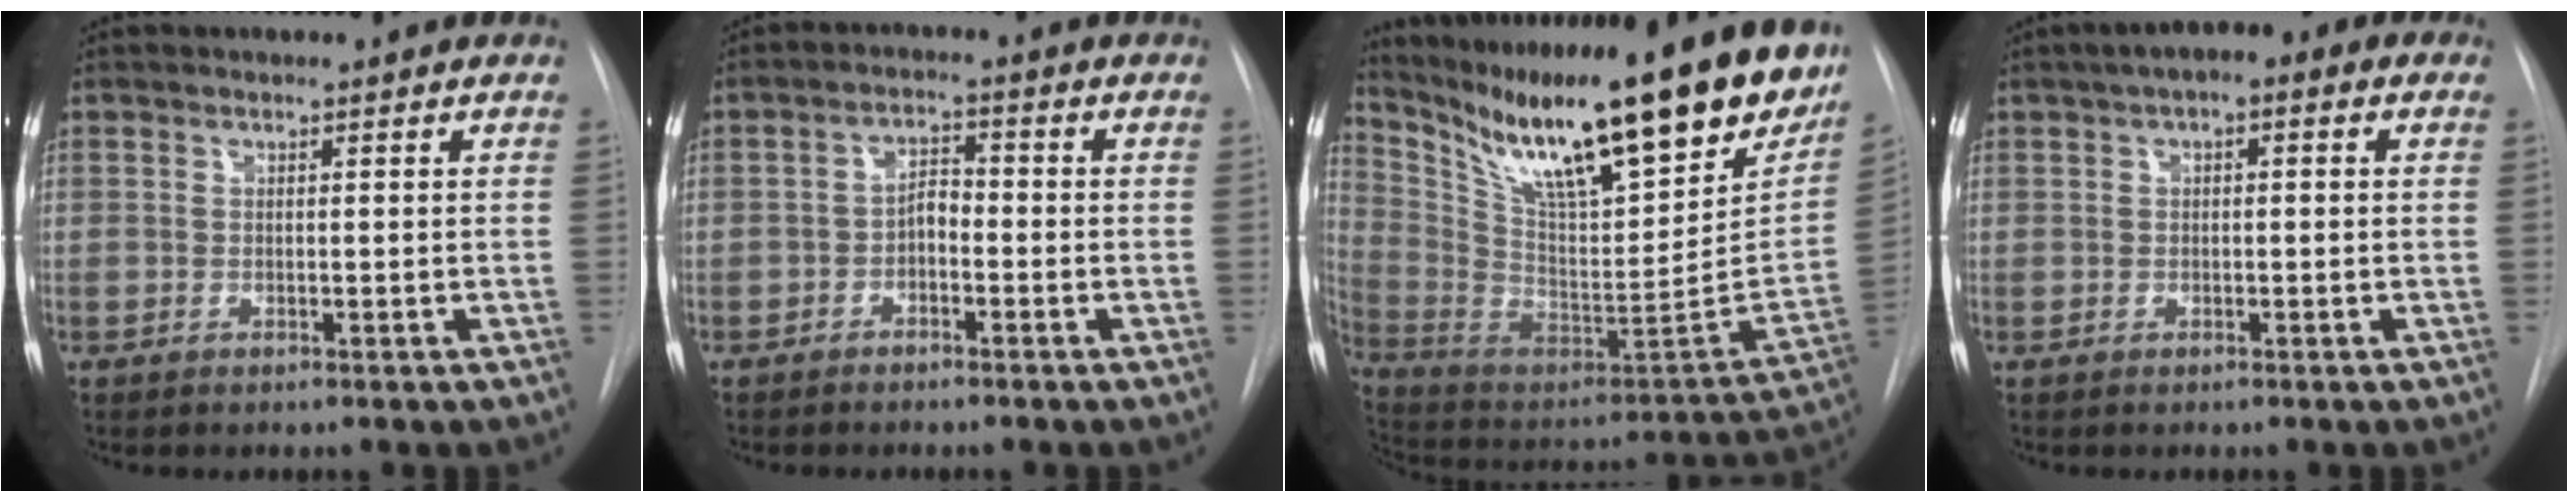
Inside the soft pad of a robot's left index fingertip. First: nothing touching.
{"total": 2.9, "force": [-1.4, 1.4, 2.1], "torque": [-0.033, 0.010, -0.027]}
{"total": 31.2, "force": [23.0, 6.0, 20.1], "torque": [-0.349, -0.049, 0.346]}
{"total": 6.3, "force": [2.9, 2.5, 5.0], "torque": [-0.076, 0.033, 0.033]}